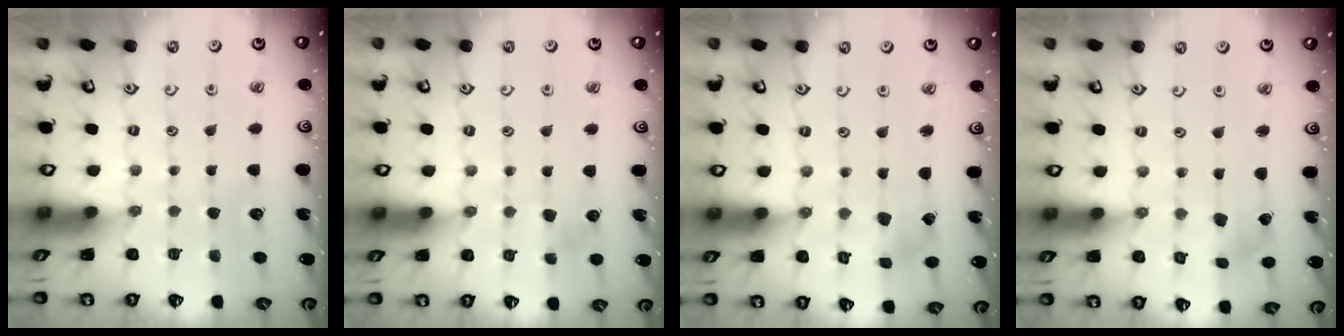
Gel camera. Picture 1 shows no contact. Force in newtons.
{"total": 3.6, "press": 3.6, "slide": 0.3}
{"total": 2.2, "press": 2.2, "slide": 0.3}
{"total": 2.2, "press": 2.2, "slide": 0.1}